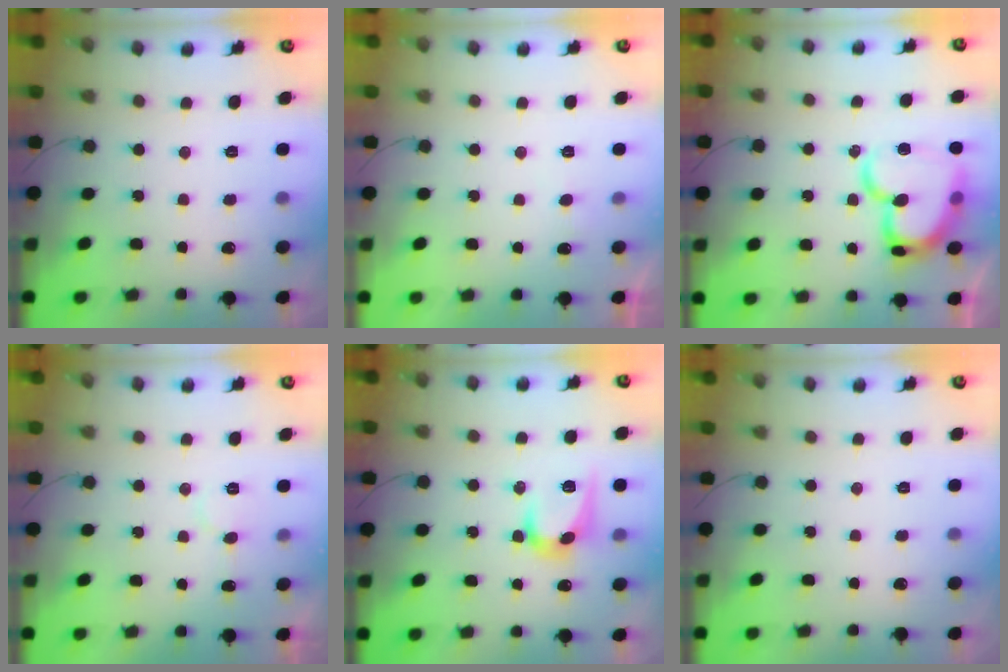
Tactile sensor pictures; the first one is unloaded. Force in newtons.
{"total": 3.0, "press": 2.9, "slide": 0.4}
{"total": 18.5, "press": 18.4, "slide": 2.1}
{"total": 5.7, "press": 5.6, "slide": 0.5}
{"total": 11.0, "press": 11.0, "slide": 0.6}
{"total": 0.0}